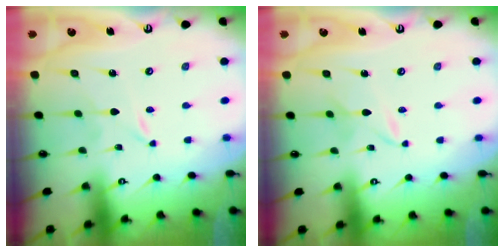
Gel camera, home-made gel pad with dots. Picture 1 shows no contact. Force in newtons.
{"total": 2.1, "press": 2.1, "slide": 0.3}